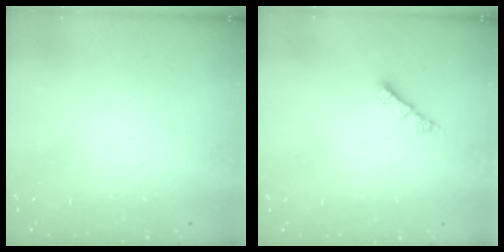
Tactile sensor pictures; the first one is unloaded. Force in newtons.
{"total": 2.4, "press": 2.4, "slide": 0.2}